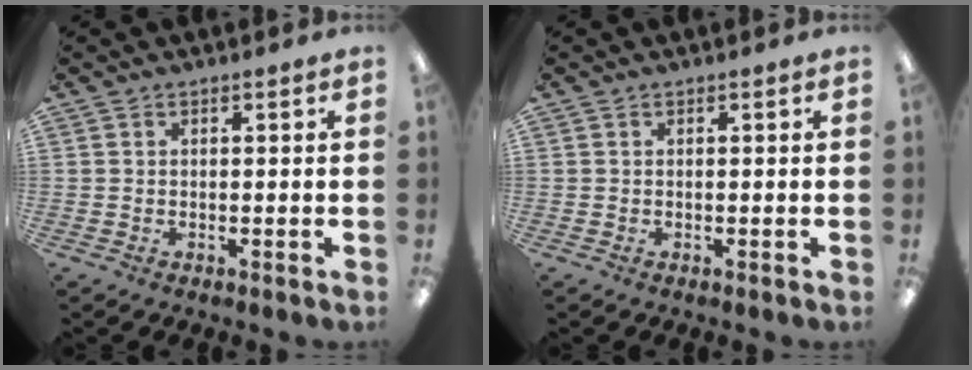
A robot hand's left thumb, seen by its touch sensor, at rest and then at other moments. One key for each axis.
{"total": 0.0}